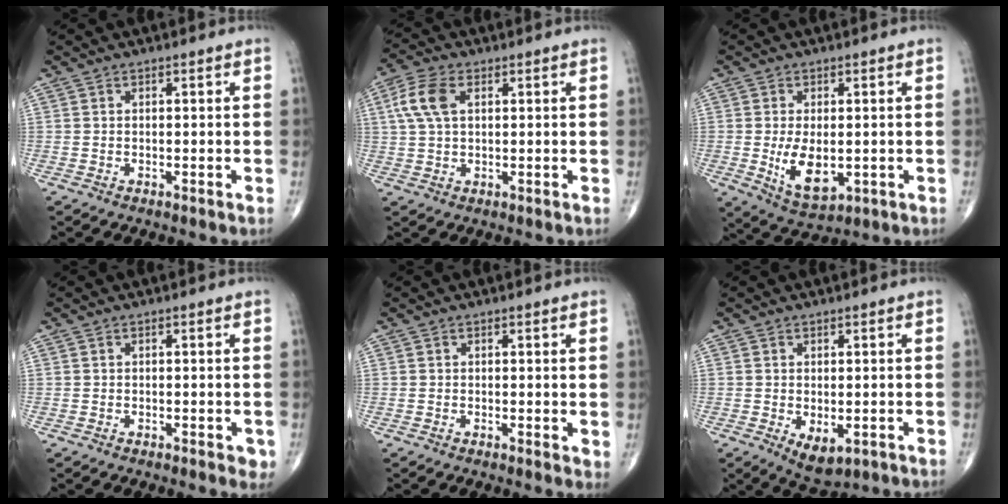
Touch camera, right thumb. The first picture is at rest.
{"total": 7.3, "force": [2.1, 4.1, 5.6], "torque": [-0.129, 0.012, 0.040]}
{"total": 8.6, "force": [-1.0, 4.6, 7.2], "torque": [-0.119, -0.018, -0.003]}
{"total": 2.2, "force": [-0.6, 1.0, 1.9], "torque": [-0.011, -0.002, -0.007]}
{"total": 1.5, "force": [0.3, 0.6, 1.3], "torque": [-0.018, -0.007, 0.001]}
{"total": 5.0, "force": [-1.2, 2.7, 4.1], "torque": [-0.058, -0.011, -0.005]}